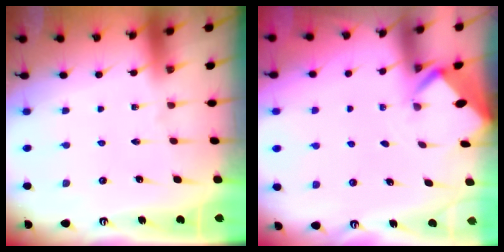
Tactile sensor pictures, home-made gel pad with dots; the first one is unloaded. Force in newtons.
{"total": 2.2, "press": 2.2, "slide": 0.2}